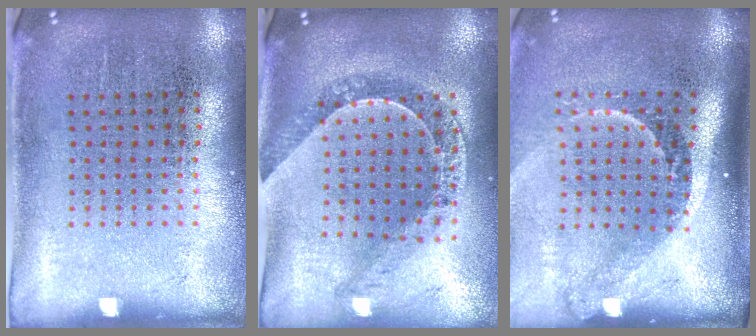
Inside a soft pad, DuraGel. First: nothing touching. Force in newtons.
{"total": 1.2, "press": 1.1, "slide": 0.3}
{"total": 2.2, "press": 1.5, "slide": 1.6}